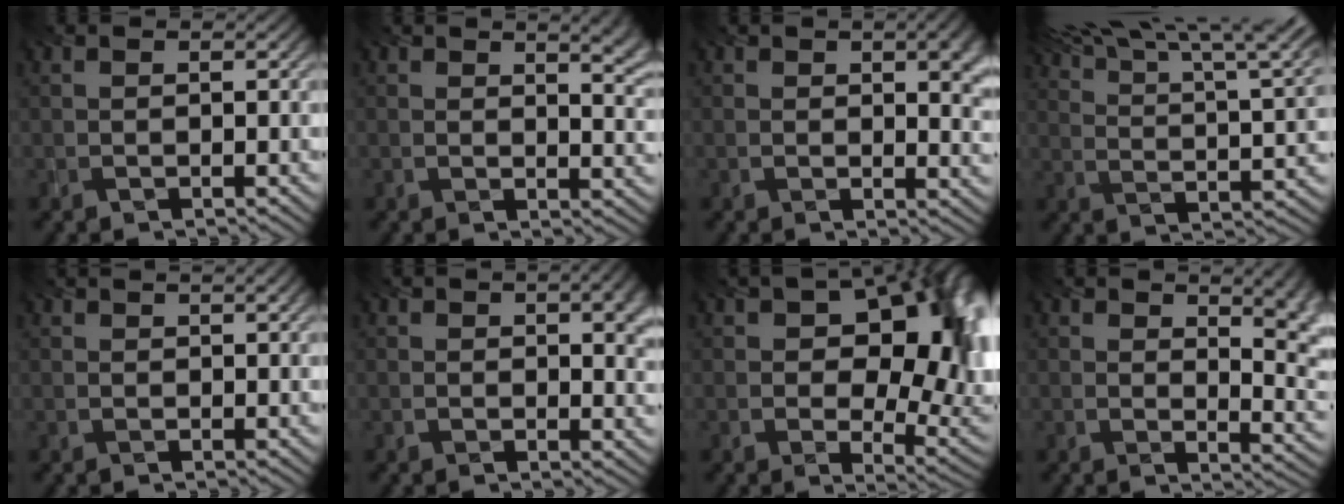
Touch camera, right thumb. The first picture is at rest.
{"total": 5.8, "force": [3.4, 2.7, 3.8], "torque": [-0.046, -0.008, 0.055]}
{"total": 6.1, "force": [1.8, 3.7, 4.5], "torque": [-0.061, -0.019, 0.038]}
{"total": 16.6, "force": [12.6, 3.9, 10.1], "torque": [-0.164, 0.025, 0.165]}
{"total": 1.3, "force": [1.2, 0.2, 0.4], "torque": [-0.013, 0.000, 0.025]}
{"total": 5.5, "force": [1.6, 3.4, 4.0], "torque": [-0.058, -0.018, 0.035]}
{"total": 17.5, "force": [3.3, 10.8, 13.3], "torque": [-0.144, 0.001, 0.077]}
{"total": 7.8, "force": [3.5, 3.8, 5.9], "torque": [-0.065, -0.012, 0.062]}